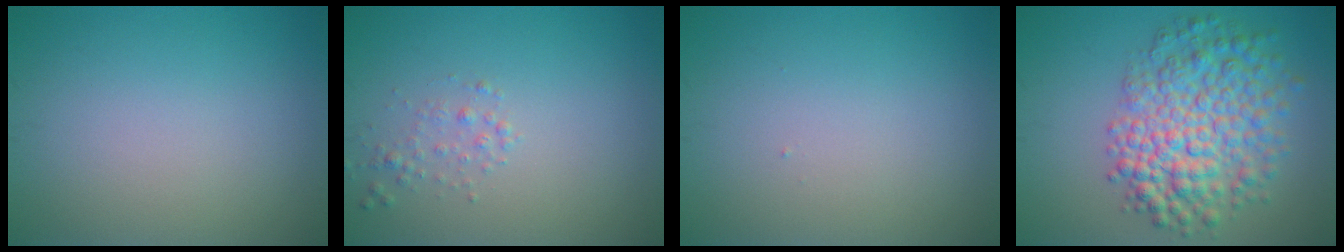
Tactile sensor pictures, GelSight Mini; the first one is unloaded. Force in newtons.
{"total": 1.2, "press": 1.2, "slide": 0.1}
{"total": 0.0}
{"total": 7.5, "press": 7.5, "slide": 0.2}